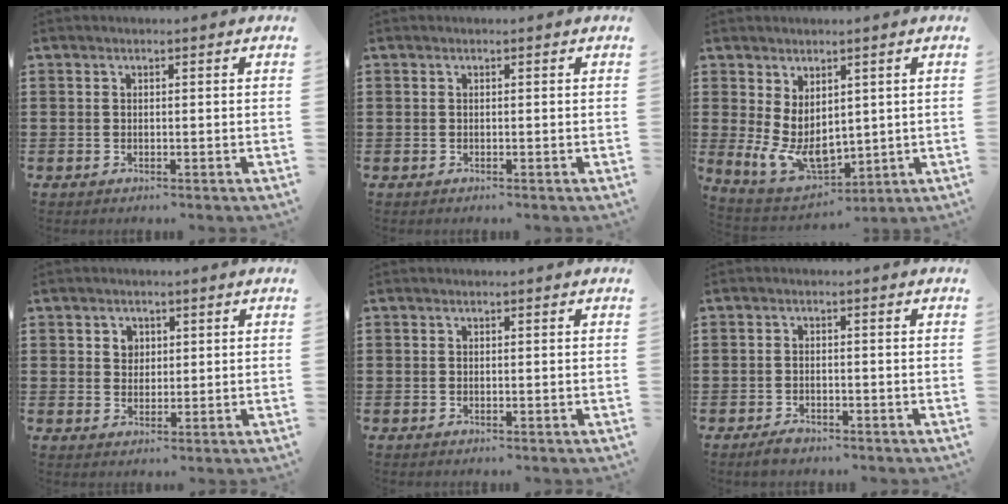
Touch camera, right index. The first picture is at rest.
{"total": 0.0}
{"total": 7.4, "force": [1.1, 4.9, 5.3], "torque": [-0.120, -0.012, 0.024]}
{"total": 2.3, "force": [1.0, 2.0, 0.6], "torque": [-0.018, 0.010, 0.017]}
{"total": 0.0}
{"total": 1.5, "force": [-1.2, 0.6, 0.6], "torque": [-0.014, 0.000, -0.024]}